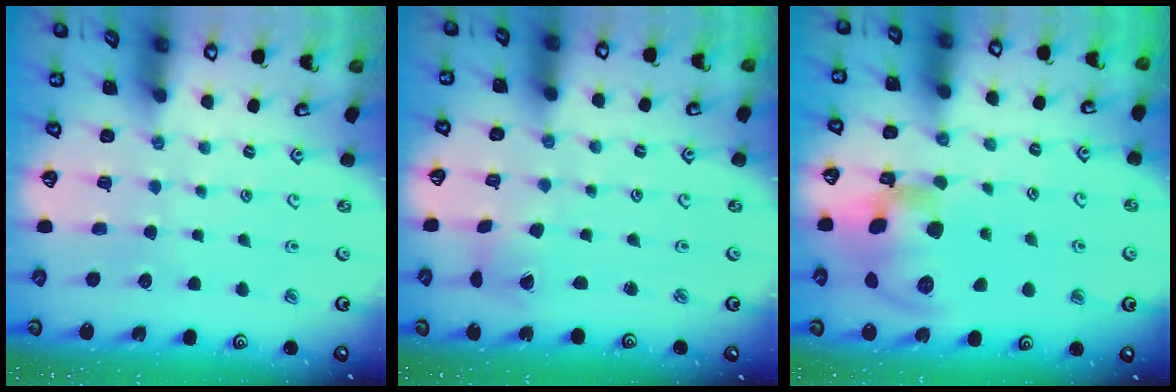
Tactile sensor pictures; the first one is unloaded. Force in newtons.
{"total": 1.8, "press": 1.7, "slide": 0.2}
{"total": 16.8, "press": 16.6, "slide": 2.8}